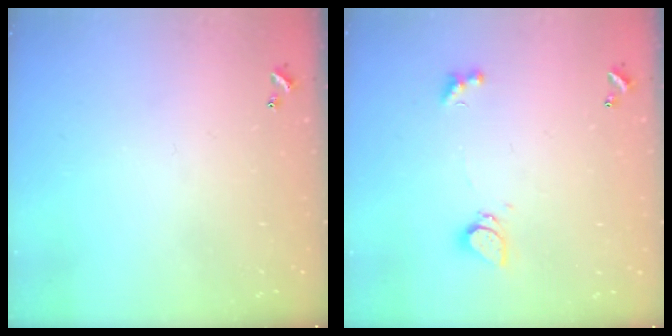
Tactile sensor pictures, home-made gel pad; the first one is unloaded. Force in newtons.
{"total": 1.3, "press": 1.2, "slide": 0.4}